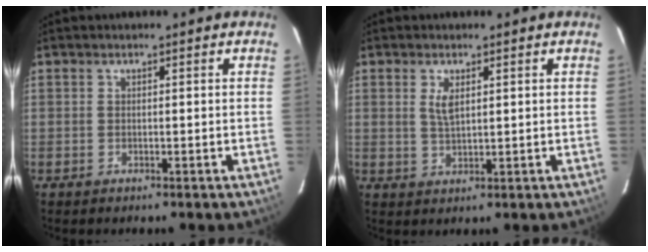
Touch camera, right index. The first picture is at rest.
{"total": 3.1, "force": [1.1, 1.3, 2.6], "torque": [-0.049, -0.001, 0.023]}